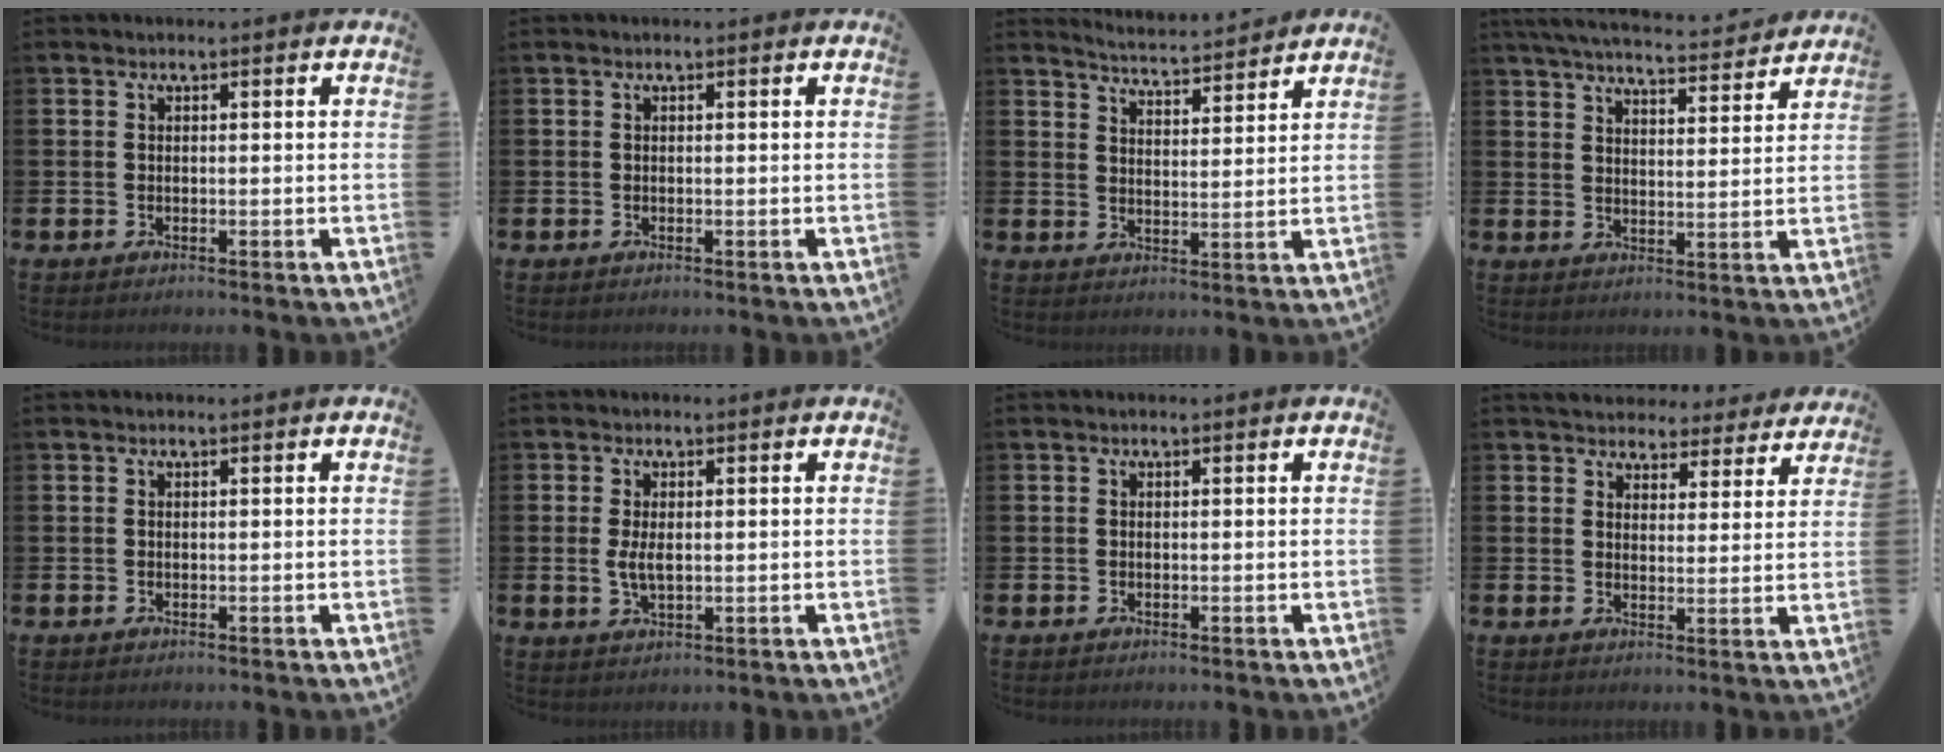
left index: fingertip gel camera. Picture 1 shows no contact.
{"total": 0.0}
{"total": 4.4, "force": [4.4, 0.0, 0.4], "torque": [-0.028, -0.038, 0.071]}
{"total": 6.0, "force": [5.8, 0.6, 1.4], "torque": [-0.048, -0.039, 0.102]}
{"total": 0.0}
{"total": 2.8, "force": [0.2, 1.3, 2.5], "torque": [-0.041, 0.000, 0.001]}
{"total": 0.0}
{"total": 4.5, "force": [4.3, 1.3, 0.1], "torque": [-0.022, -0.030, 0.076]}